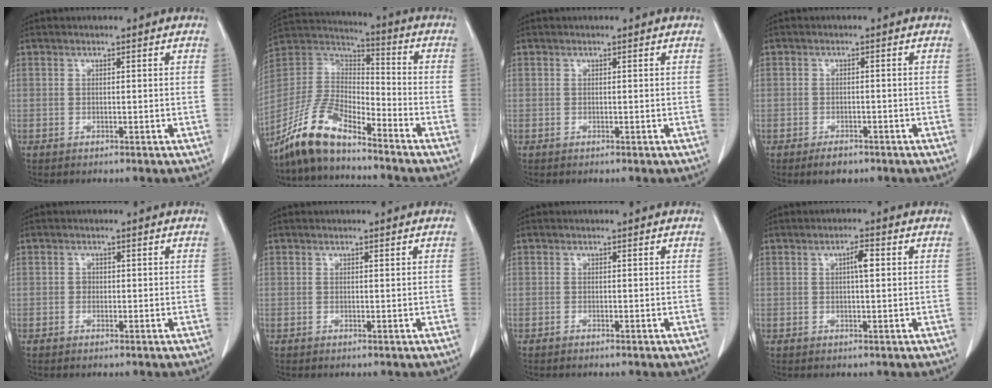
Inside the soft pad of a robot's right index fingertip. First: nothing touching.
{"total": 12.2, "force": [-9.6, 3.5, 6.7], "torque": [-0.142, 0.012, -0.187]}
{"total": 0.0}
{"total": 2.7, "force": [-1.9, 1.5, 1.2], "torque": [-0.018, 0.001, -0.023]}
{"total": 0.8, "force": [-0.1, 0.7, 0.3], "torque": [-0.002, 0.003, -0.003]}
{"total": 0.0}
{"total": 0.0}
{"total": 2.6, "force": [0.5, 0.5, 2.5], "torque": [-0.043, 0.004, 0.008]}